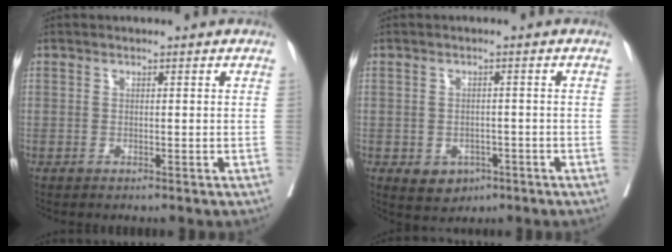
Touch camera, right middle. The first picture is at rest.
{"total": 4.0, "force": [-1.8, 3.1, 1.8], "torque": [-0.022, 0.001, -0.015]}